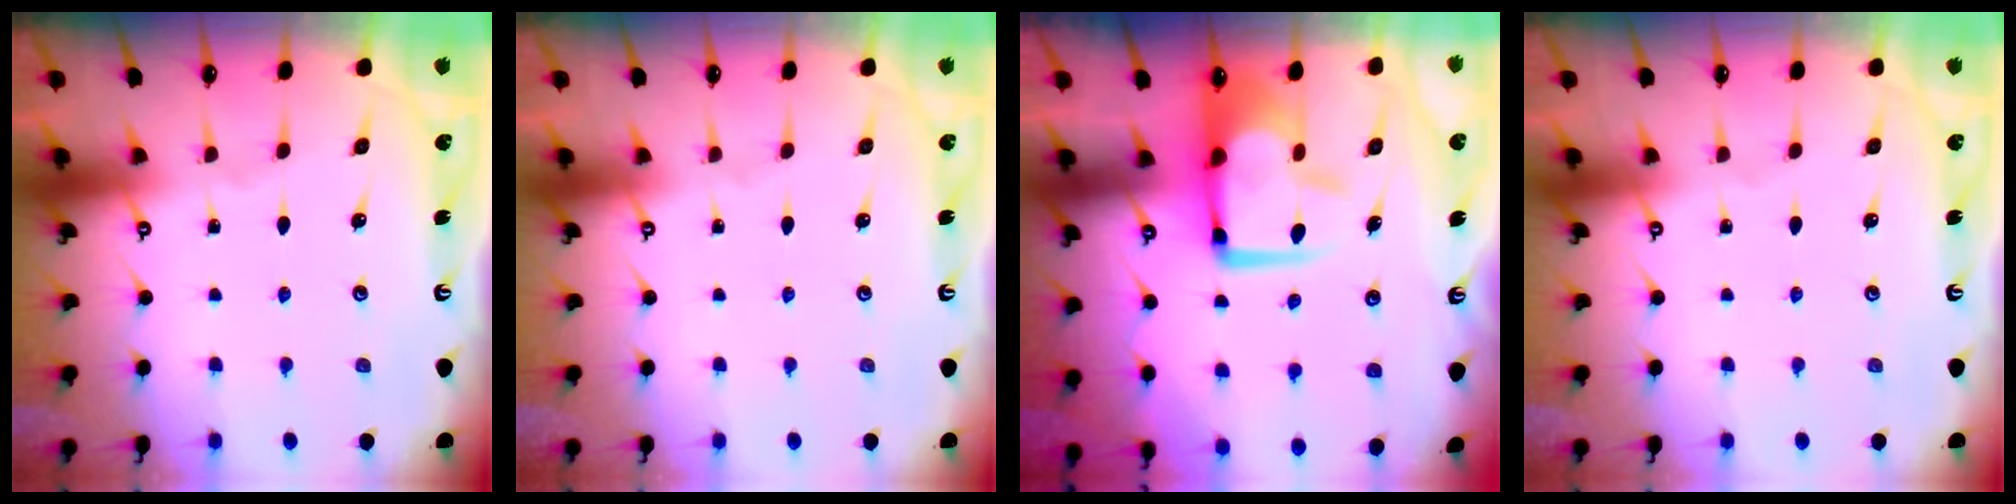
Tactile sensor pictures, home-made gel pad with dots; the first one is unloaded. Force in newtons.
{"total": 0.0}
{"total": 10.5, "press": 10.3, "slide": 2.0}
{"total": 0.0}